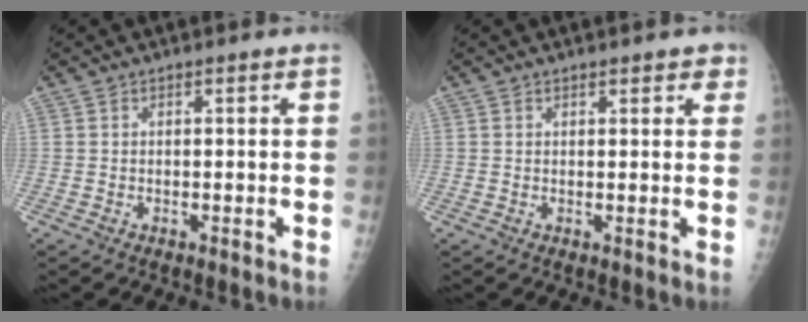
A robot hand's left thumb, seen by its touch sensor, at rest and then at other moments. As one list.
[{"total": 2.4, "force": [1.7, 1.2, 1.2], "torque": [0.007, -0.005, 0.017]}]